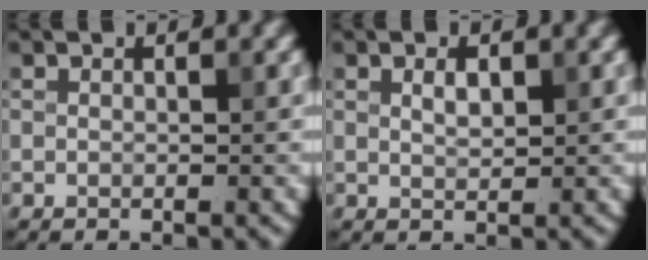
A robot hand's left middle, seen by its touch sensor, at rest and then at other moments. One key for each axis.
{"total": 1.4, "fx": 0.6, "fy": 0.6, "fz": 1.1, "tx": -0.022, "ty": 0.001, "tz": 0.013}